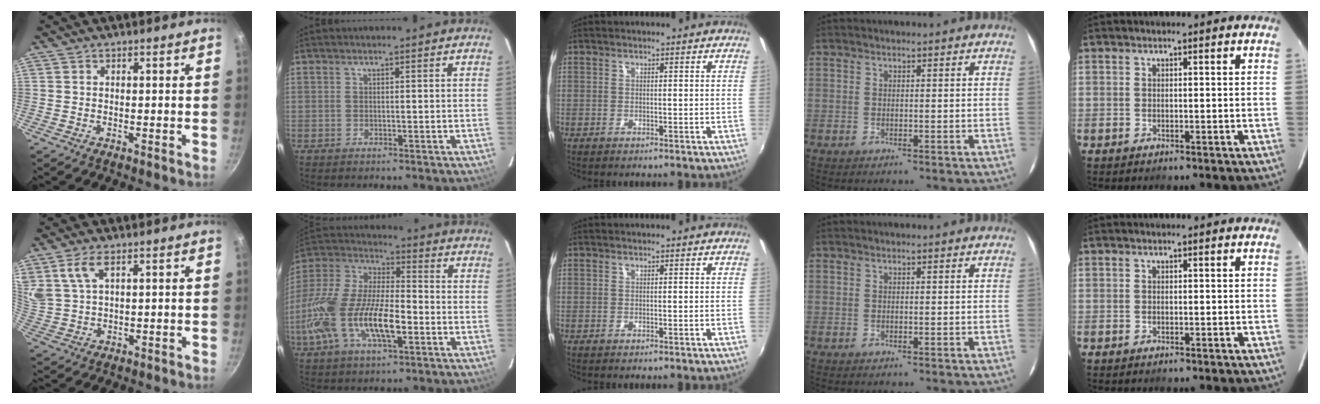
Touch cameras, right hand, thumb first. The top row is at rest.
{"thumb": {"total": 6.2, "force": [3.1, 2.8, 4.6], "torque": [-0.089, -0.005, 0.070]}, "index": {"total": 21.5, "force": [-6.9, 8.4, 18.6], "torque": [-0.390, -0.021, -0.130]}}